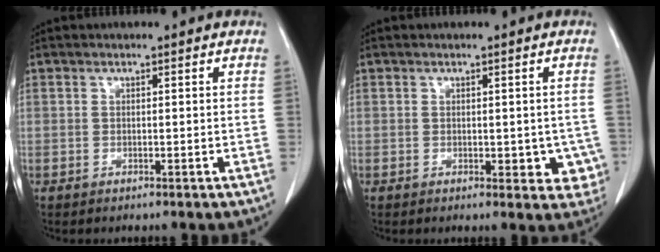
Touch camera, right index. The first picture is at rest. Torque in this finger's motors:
{"motor_torque": [0.33, -0.07, 0.24, 0.09]}